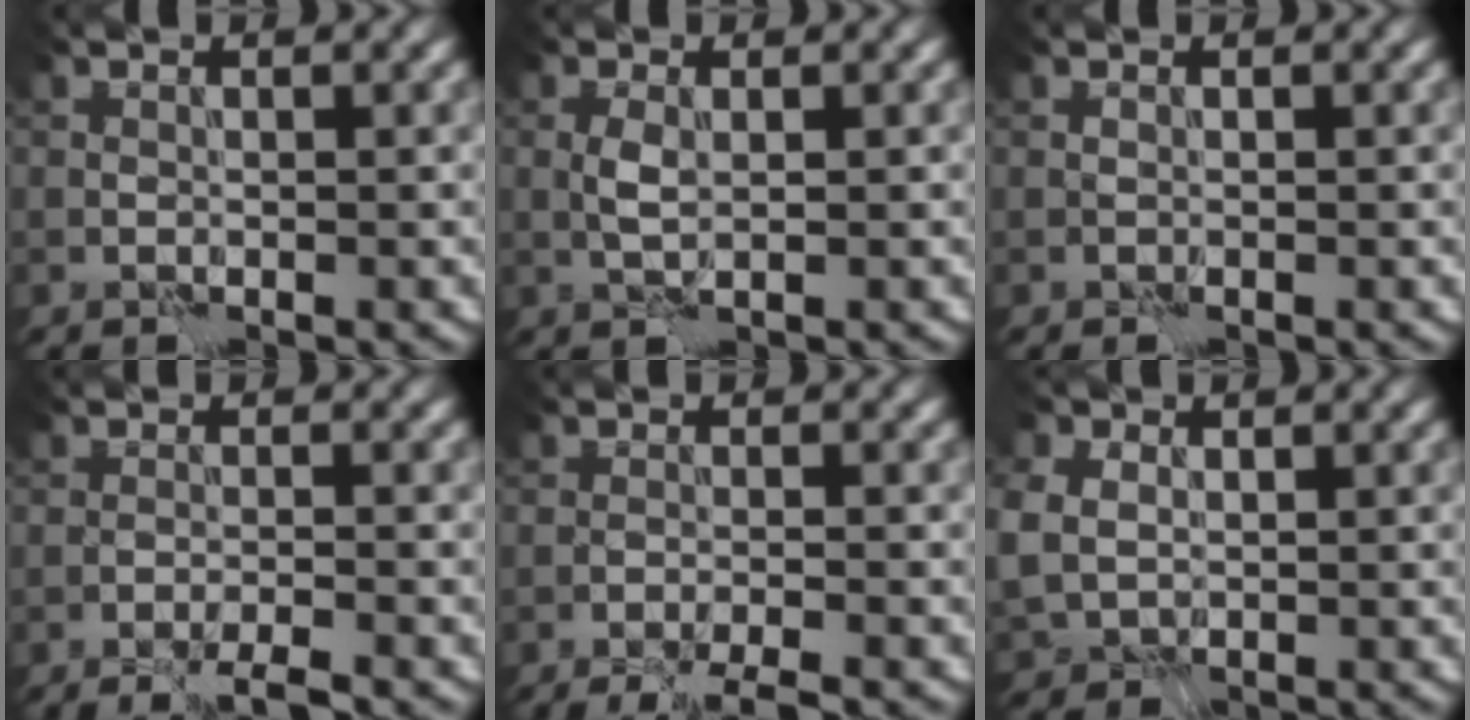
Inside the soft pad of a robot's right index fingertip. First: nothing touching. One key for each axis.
{"total": 1.0, "fx": 0.2, "fy": 0.3, "fz": 1.0, "tx": -0.021, "ty": 0.001, "tz": 0.004}
{"total": 0.0}
{"total": 2.3, "fx": -1.9, "fy": -0.1, "fz": 1.3, "tx": -0.020, "ty": 0.001, "tz": -0.037}
{"total": 3.7, "fx": -3.1, "fy": 0.2, "fz": 2.0, "tx": -0.034, "ty": -0.008, "tz": -0.051}
{"total": 4.2, "fx": 0.6, "fy": 3.5, "fz": 2.3, "tx": -0.085, "ty": 0.000, "tz": 0.019}